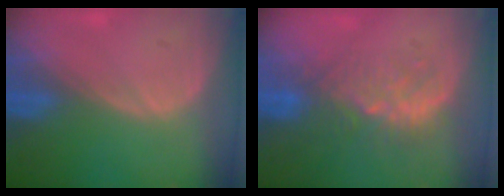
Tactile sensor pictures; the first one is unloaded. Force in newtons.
{"total": 6.3, "press": 6.1, "slide": 1.8}